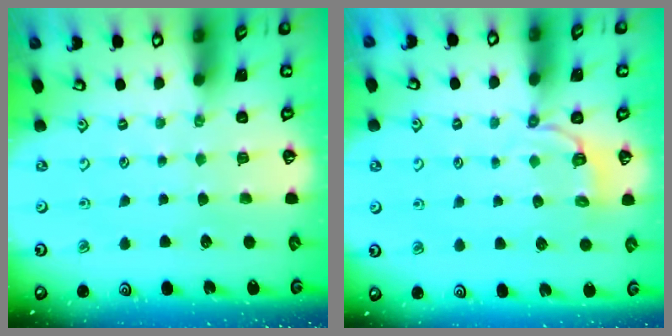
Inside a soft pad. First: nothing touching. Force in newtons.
{"total": 3.7, "press": 2.4, "slide": 2.8}